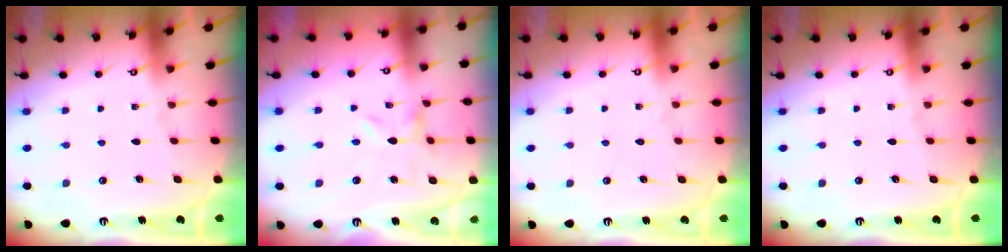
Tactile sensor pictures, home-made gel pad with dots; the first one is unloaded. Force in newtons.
{"total": 0.0}
{"total": 1.8, "press": 1.8, "slide": 0.1}
{"total": 0.0}